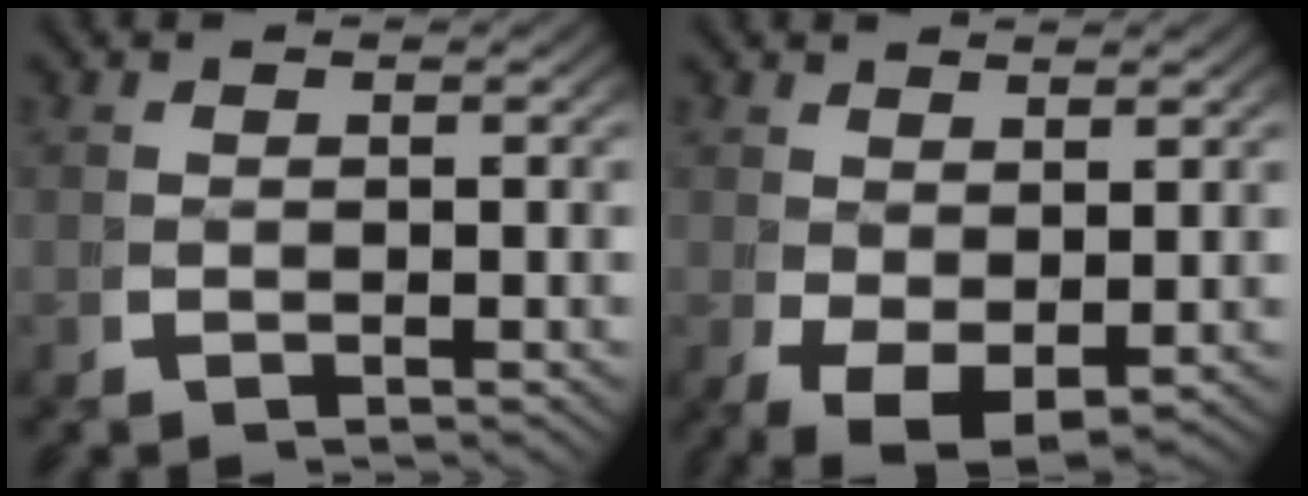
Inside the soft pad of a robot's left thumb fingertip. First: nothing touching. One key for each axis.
{"total": 5.0, "fx": -1.4, "fy": 3.3, "fz": 3.4, "tx": -0.073, "ty": -0.039, "tz": 0.006}